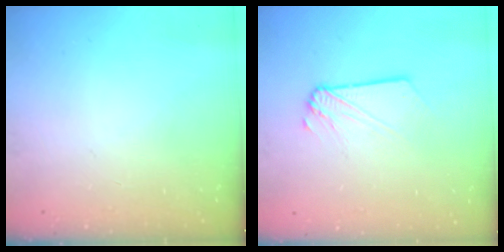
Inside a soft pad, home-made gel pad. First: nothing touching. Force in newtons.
{"total": 3.7, "press": 3.6, "slide": 0.6}